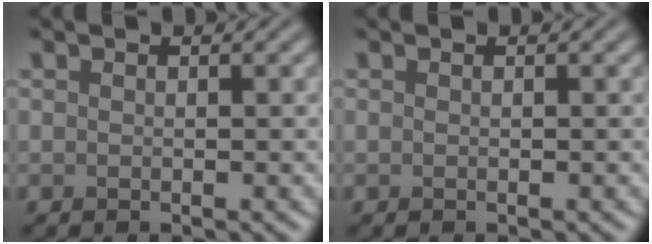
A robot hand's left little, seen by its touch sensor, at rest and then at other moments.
{"total": 0.0}